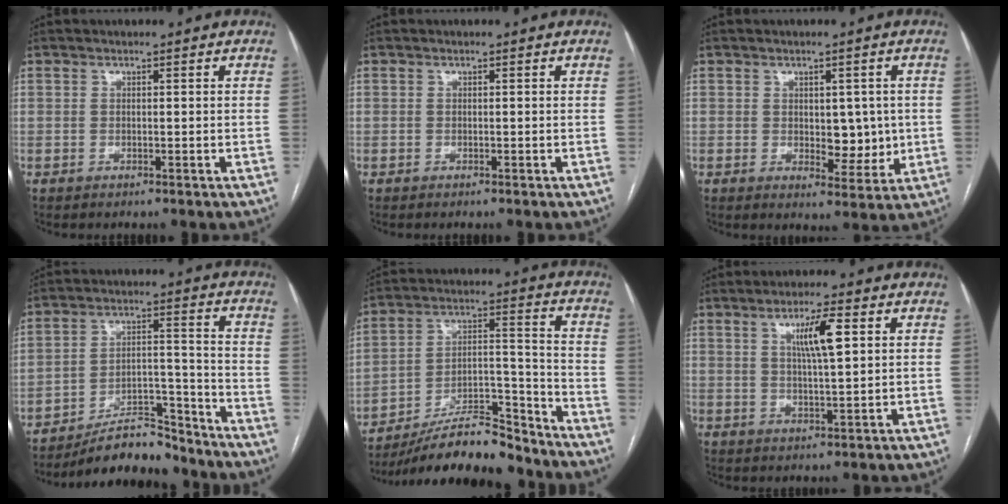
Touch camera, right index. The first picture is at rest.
{"total": 0.0}
{"total": 5.8, "force": [0.3, 3.2, 4.8], "torque": [-0.055, -0.004, 0.013]}
{"total": 10.8, "force": [-9.9, 2.7, 3.4], "torque": [-0.046, 0.033, -0.165]}
{"total": 17.2, "force": [-15.5, 3.1, 6.9], "torque": [-0.123, 0.026, -0.262]}
{"total": 6.3, "force": [2.3, 0.4, 5.9], "torque": [-0.106, 0.002, 0.040]}